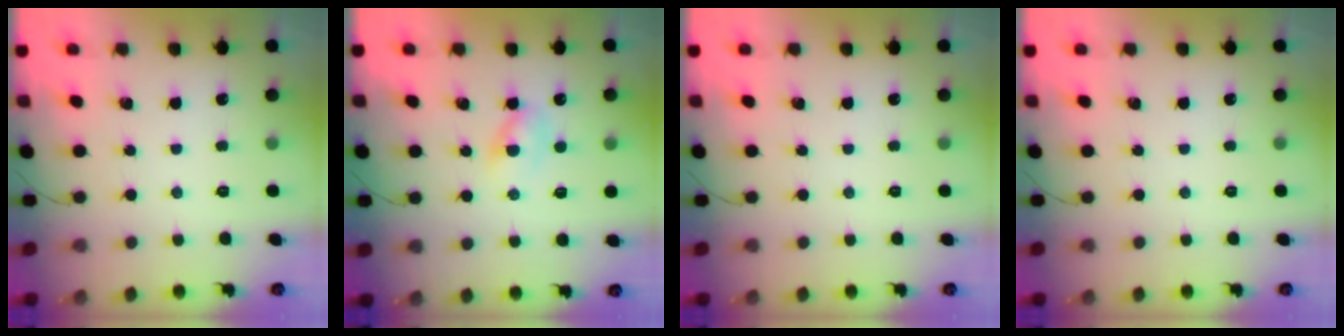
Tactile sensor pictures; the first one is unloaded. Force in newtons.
{"total": 2.6, "press": 2.4, "slide": 1.0}
{"total": 0.0}
{"total": 0.0}